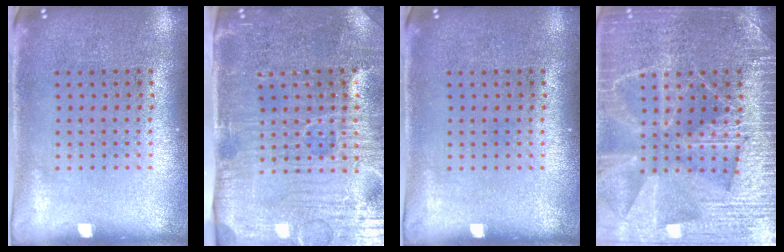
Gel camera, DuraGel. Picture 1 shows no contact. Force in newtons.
{"total": 5.1, "press": 4.5, "slide": 2.5}
{"total": 0.0}
{"total": 6.5, "press": 6.4, "slide": 0.8}